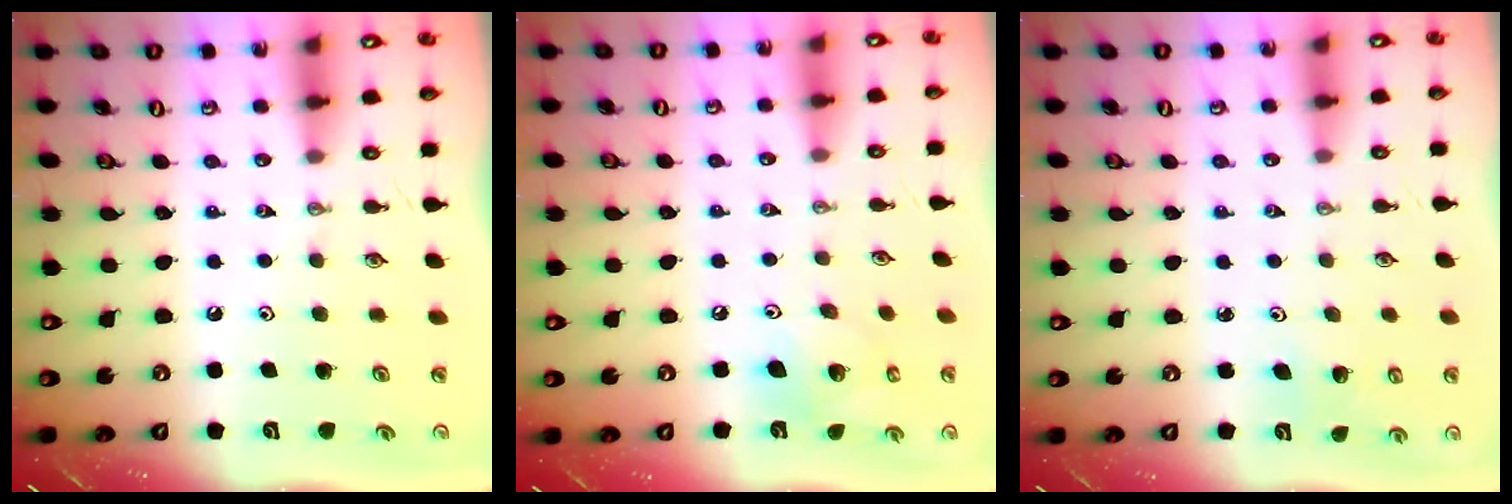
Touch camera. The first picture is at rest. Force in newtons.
{"total": 11.4, "press": 11.2, "slide": 2.1}
{"total": 2.9, "press": 2.8, "slide": 0.8}